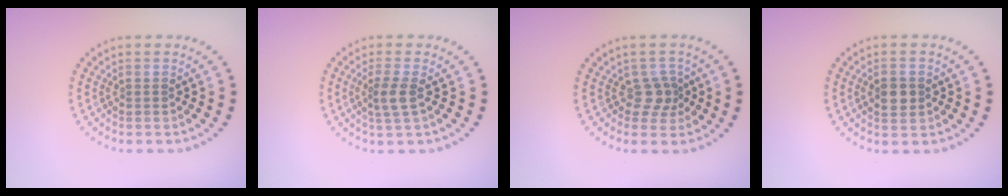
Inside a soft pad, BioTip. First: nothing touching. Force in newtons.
{"total": 2.0, "press": 1.7, "slide": 1.1}
{"total": 2.1, "press": 1.6, "slide": 1.3}
{"total": 2.7, "press": 2.7, "slide": 0.1}